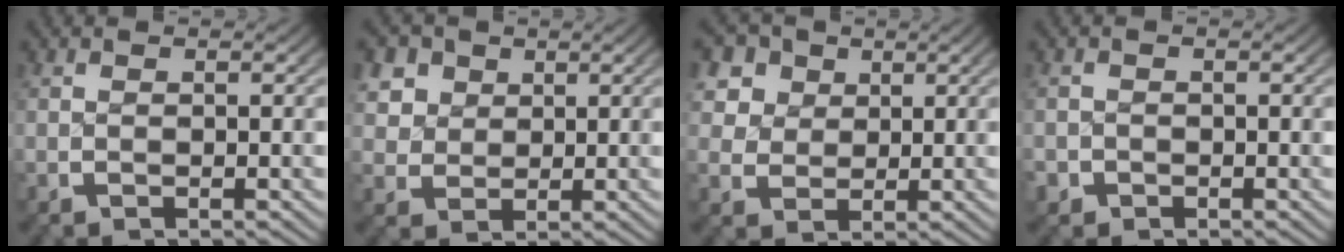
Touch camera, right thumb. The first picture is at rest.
{"total": 5.7, "force": [2.4, 4.5, 2.4], "torque": [-0.061, -0.011, 0.047]}
{"total": 6.4, "force": [2.6, 5.0, 2.9], "torque": [-0.068, -0.008, 0.045]}
{"total": 1.6, "force": [-1.0, 1.2, 0.0], "torque": [-0.004, -0.010, -0.016]}